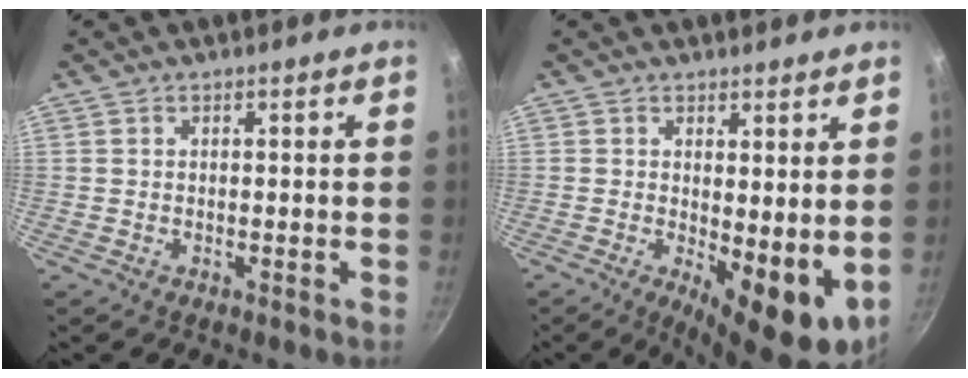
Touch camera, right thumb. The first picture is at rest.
{"total": 9.6, "force": [0.1, 3.4, 9.0], "torque": [-0.115, -0.021, 0.010]}